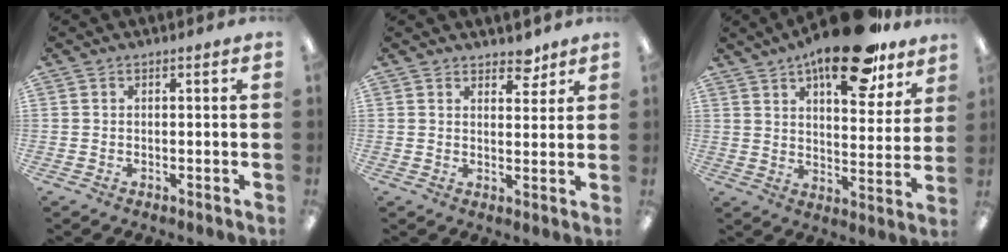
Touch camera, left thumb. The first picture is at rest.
{"total": 4.3, "force": [3.7, 1.9, 1.0], "torque": [0.005, -0.024, 0.062]}
{"total": 19.2, "force": [13.1, 7.4, 11.9], "torque": [-0.167, -0.071, 0.211]}